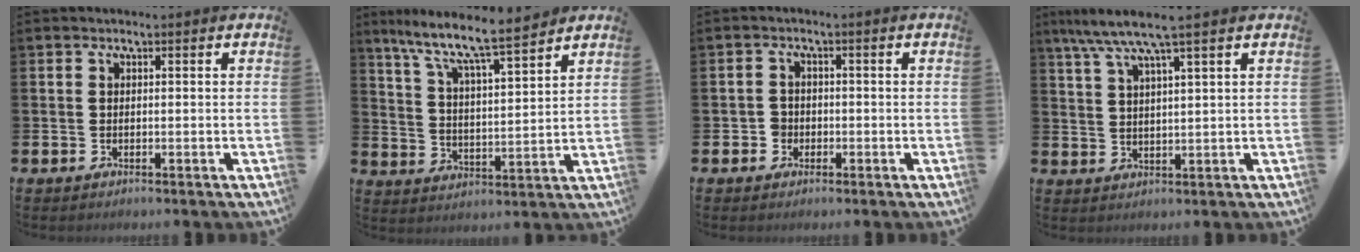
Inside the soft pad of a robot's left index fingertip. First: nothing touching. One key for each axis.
{"total": 8.5, "fx": 7.6, "fy": 0.5, "fz": 3.6, "tx": -0.090, "ty": -0.057, "tz": 0.126}
{"total": 2.0, "fx": -0.9, "fy": 1.8, "fz": 0.1, "tx": -0.005, "ty": 0.005, "tz": -0.022}
{"total": 6.0, "fx": 4.7, "fy": 0.1, "fz": 3.7, "tx": -0.083, "ty": -0.016, "tz": 0.080}